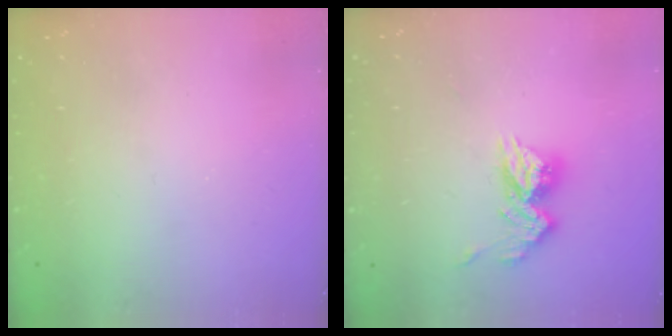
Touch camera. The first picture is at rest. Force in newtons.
{"total": 11.5, "press": 11.4, "slide": 1.1}